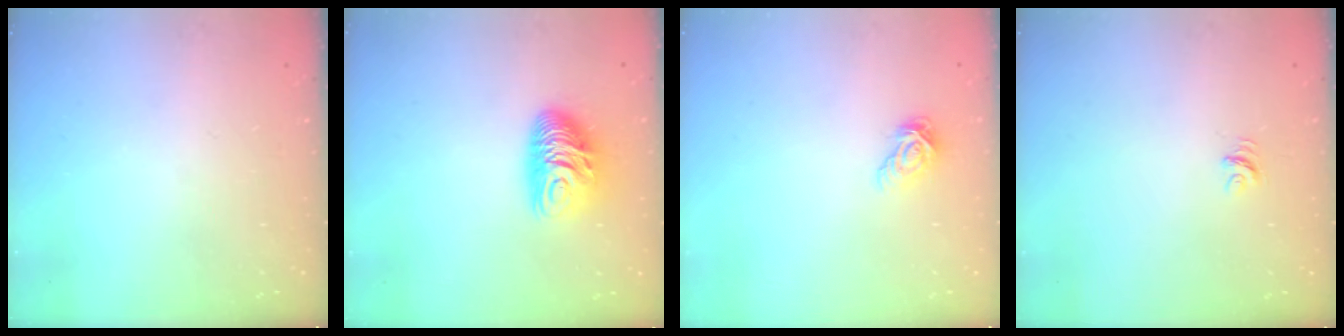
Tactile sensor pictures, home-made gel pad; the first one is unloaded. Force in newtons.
{"total": 10.1, "press": 10.0, "slide": 1.1}
{"total": 8.0, "press": 7.9, "slide": 1.2}
{"total": 3.7, "press": 3.7, "slide": 0.2}